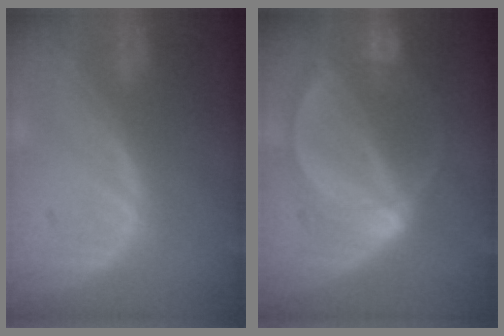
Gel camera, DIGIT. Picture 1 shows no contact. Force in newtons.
{"total": 5.8, "press": 5.3, "slide": 2.3}